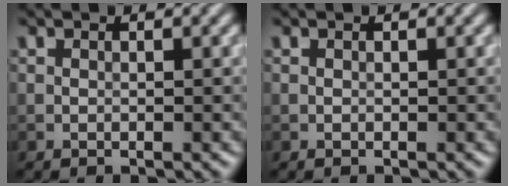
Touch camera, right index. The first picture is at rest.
{"total": 0.0}